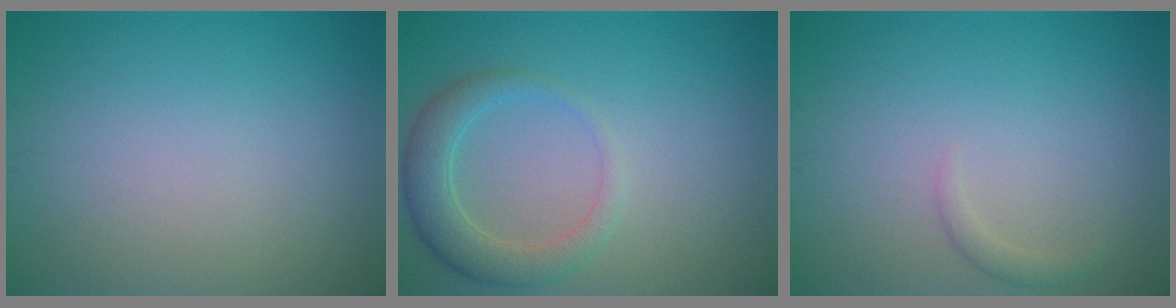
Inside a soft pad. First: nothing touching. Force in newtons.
{"total": 3.6, "press": 3.5, "slide": 0.5}
{"total": 1.0, "press": 0.9, "slide": 0.1}